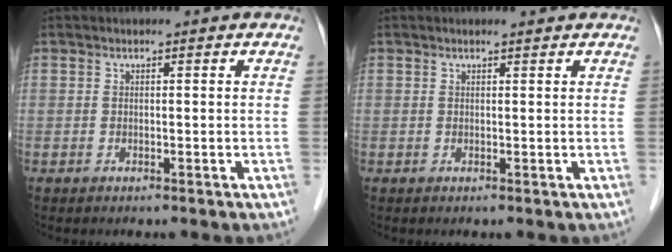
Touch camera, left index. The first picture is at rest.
{"total": 1.0, "force": [0.9, 0.1, 0.5], "torque": [-0.012, 0.005, 0.015]}